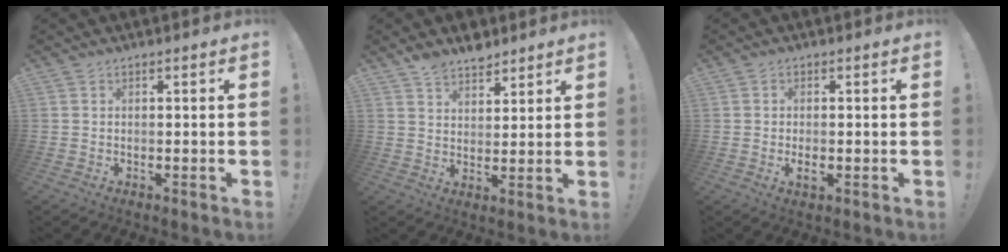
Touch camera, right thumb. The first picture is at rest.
{"total": 6.7, "force": [5.7, 3.1, 1.7], "torque": [-0.013, -0.040, 0.104]}
{"total": 2.4, "force": [-0.6, 1.0, 2.1], "torque": [-0.033, 0.004, -0.011]}